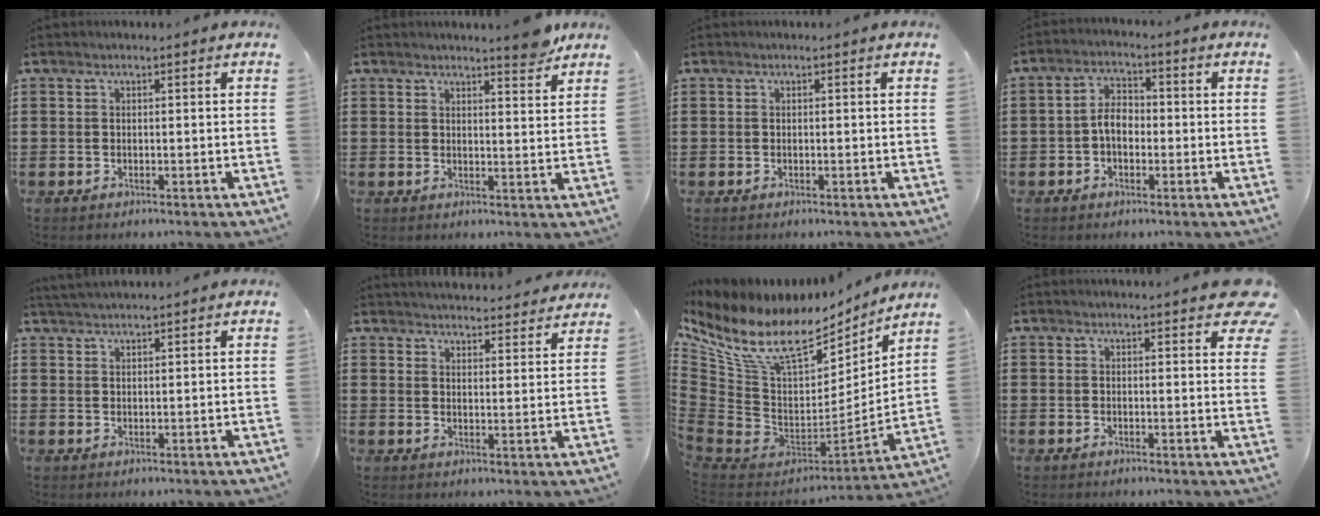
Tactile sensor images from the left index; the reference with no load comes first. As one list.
[{"total": 4.3, "force": [3.9, 0.2, 1.8], "torque": [-0.028, -0.014, 0.067]}, {"total": 0.0}, {"total": 4.3, "force": [-0.8, 2.6, 3.3], "torque": [-0.069, 0.007, -0.018]}, {"total": 1.9, "force": [1.9, -0.1, 0.2], "torque": [-0.009, 0.001, 0.038]}, {"total": 4.0, "force": [4.0, -0.1, 0.1], "torque": [-0.007, -0.025, 0.069]}, {"total": 14.0, "force": [9.1, 6.2, 8.7], "torque": [-0.207, -0.062, 0.158]}, {"total": 3.7, "force": [2.9, 0.8, 2.0], "torque": [-0.025, -0.007, 0.050]}]